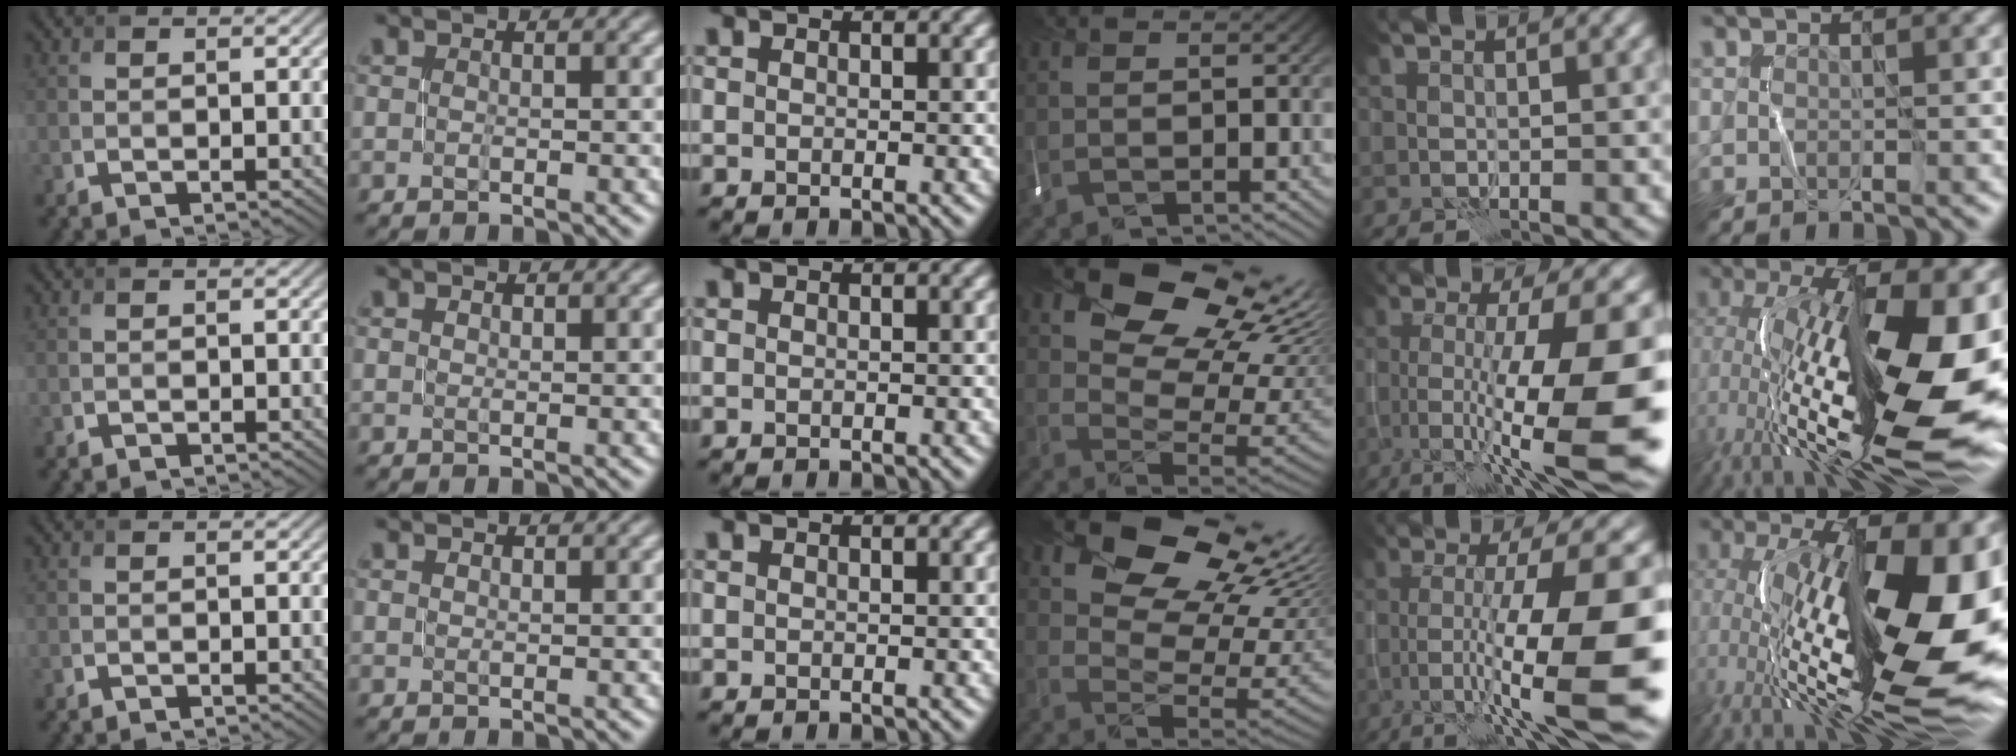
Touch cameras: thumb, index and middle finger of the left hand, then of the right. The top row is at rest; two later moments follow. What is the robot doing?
{"motion": "close", "object": "stapler"}